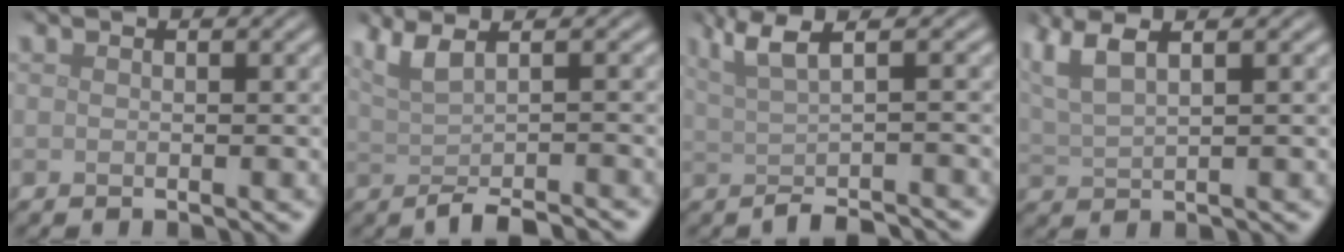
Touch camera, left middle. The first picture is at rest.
{"total": 4.2, "force": [-0.3, 1.3, 4.0], "torque": [-0.057, 0.000, -0.008]}
{"total": 4.4, "force": [0.3, 1.3, 4.2], "torque": [-0.056, 0.004, 0.001]}
{"total": 5.1, "force": [3.0, 1.7, 3.8], "torque": [-0.075, 0.021, 0.054]}